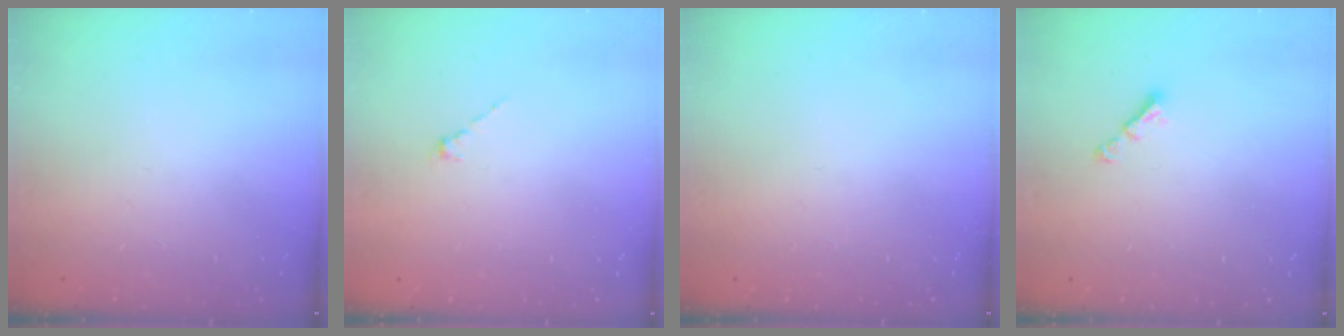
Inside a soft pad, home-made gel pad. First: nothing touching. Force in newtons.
{"total": 0.0}
{"total": 0.0}
{"total": 2.9, "press": 2.9, "slide": 0.3}